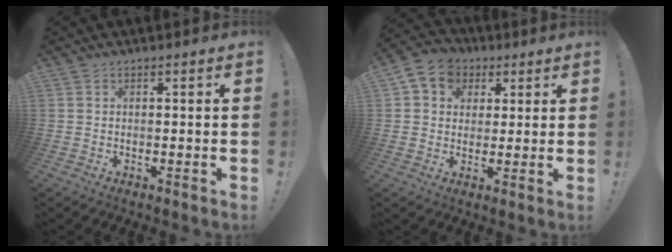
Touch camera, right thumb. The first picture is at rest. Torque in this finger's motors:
{"motor_torque": [0.43, 0.52, 0.54, -0.19, 0.06]}